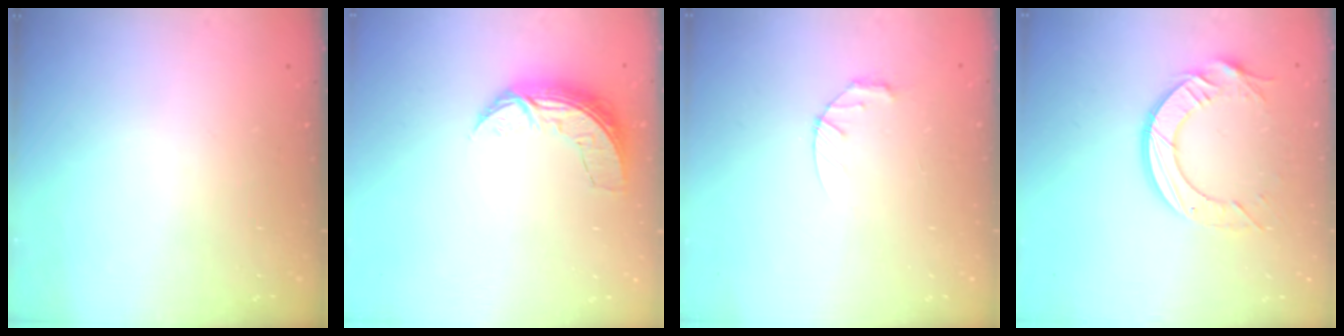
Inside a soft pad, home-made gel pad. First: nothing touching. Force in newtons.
{"total": 7.3, "press": 7.3, "slide": 0.4}
{"total": 3.1, "press": 3.1, "slide": 0.4}
{"total": 12.1, "press": 12.1, "slide": 1.0}